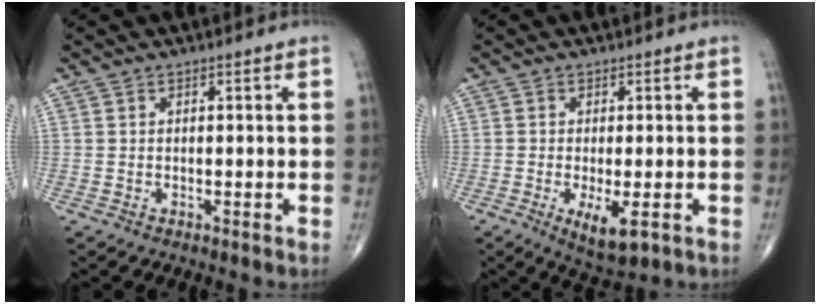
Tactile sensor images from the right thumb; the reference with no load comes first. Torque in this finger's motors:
{"motor_torque": [-0.45, 0.48, -0.29, -0.16, -0.05]}